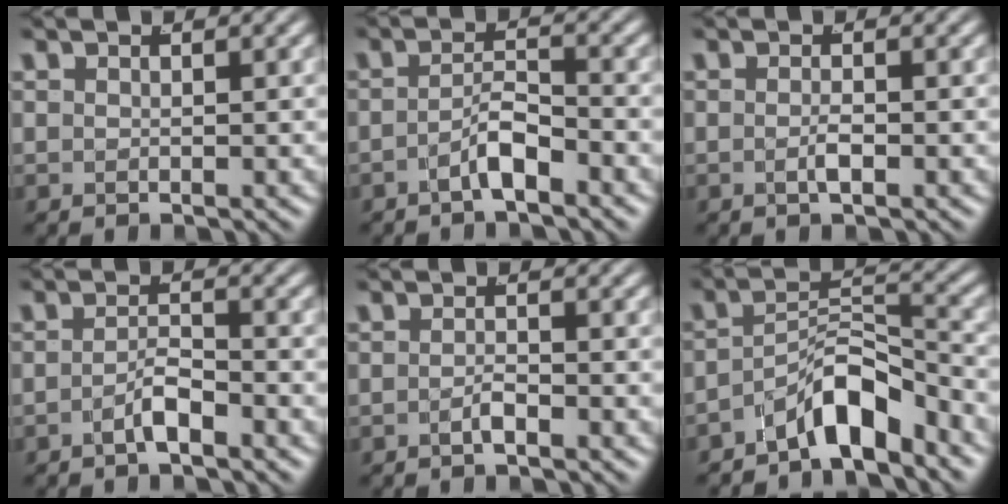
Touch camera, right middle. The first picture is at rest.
{"total": 2.7, "force": [-2.2, 0.3, 1.5], "torque": [-0.022, -0.005, -0.038]}
{"total": 1.1, "force": [-0.7, -0.1, 0.9], "torque": [-0.017, -0.003, -0.012]}
{"total": 2.2, "force": [-1.8, 0.1, 1.1], "torque": [-0.018, -0.007, -0.032]}
{"total": 1.3, "force": [-1.1, -0.2, 0.7], "torque": [-0.010, -0.002, -0.020]}
{"total": 5.6, "force": [-4.0, 1.7, 3.5], "torque": [-0.039, 0.000, -0.065]}